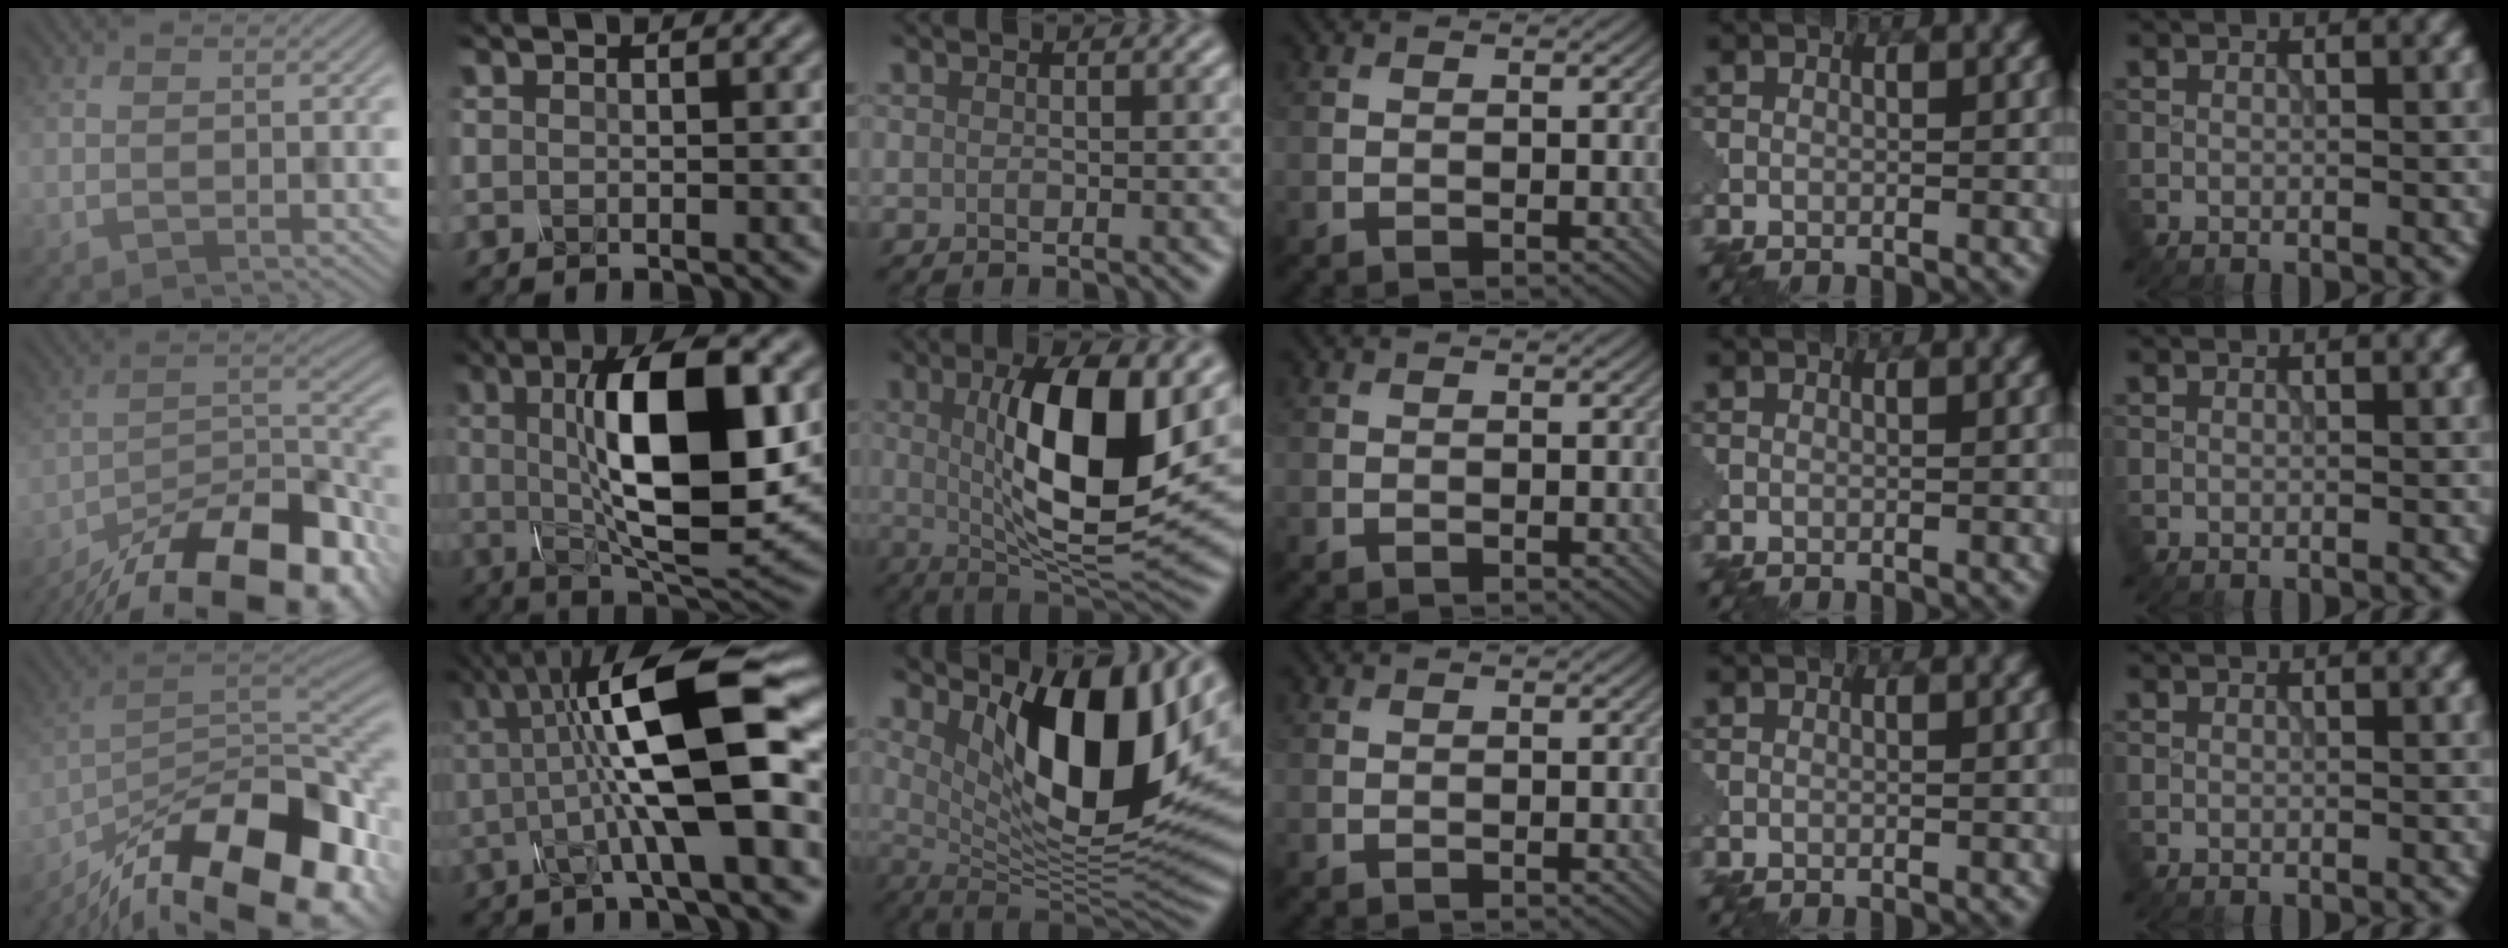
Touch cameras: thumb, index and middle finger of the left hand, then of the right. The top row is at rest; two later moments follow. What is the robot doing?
{"motion": "assemble", "object": "glue stick"}